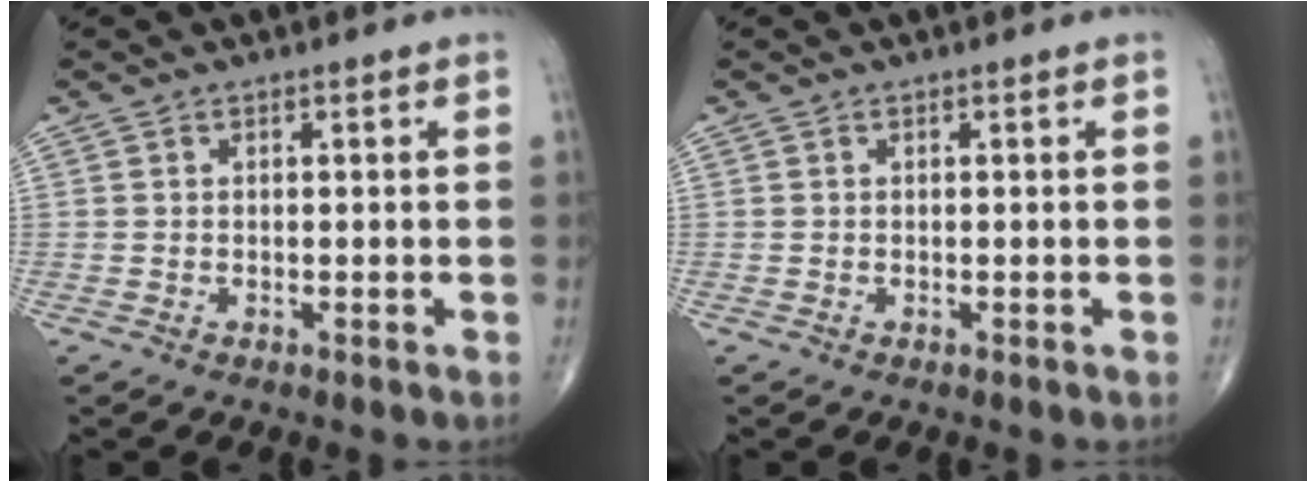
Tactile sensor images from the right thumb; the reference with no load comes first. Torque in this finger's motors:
{"motor_torque": [0.00, 0.00, 0.00, -0.01, 0.00]}